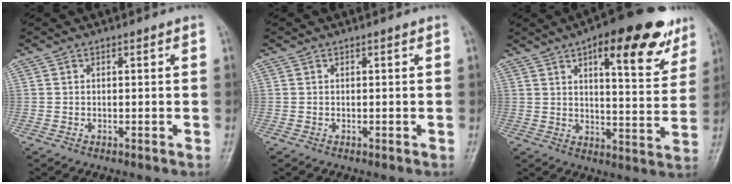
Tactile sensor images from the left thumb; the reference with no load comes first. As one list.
[{"total": 0.0}, {"total": 18.4, "force": [10.3, 6.5, 13.8], "torque": [-0.145, -0.034, 0.141]}]